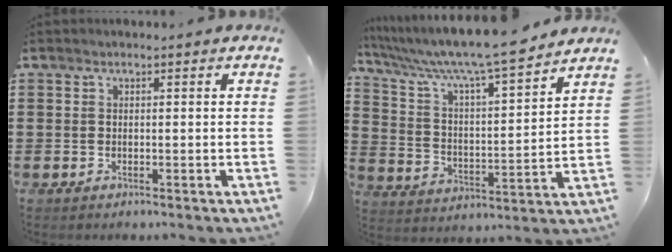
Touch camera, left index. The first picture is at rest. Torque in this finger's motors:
{"motor_torque": [0.81, 0.00, 1.05, 0.21]}